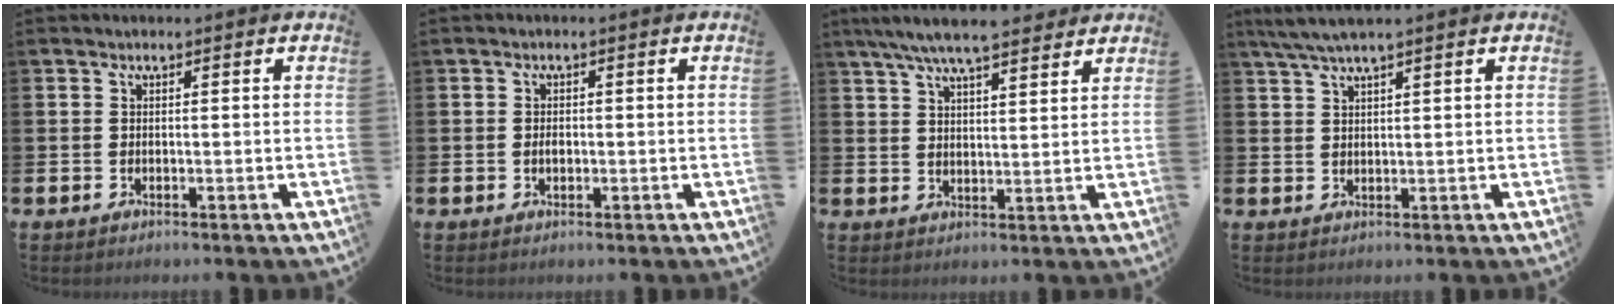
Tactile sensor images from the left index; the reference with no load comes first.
{"total": 1.2, "force": [-0.1, 0.8, 0.9], "torque": [-0.013, 0.003, -0.006]}
{"total": 7.3, "force": [6.7, 1.1, 2.8], "torque": [-0.072, -0.021, 0.122]}
{"total": 3.4, "force": [2.7, 0.0, 2.0], "torque": [-0.052, 0.002, 0.051]}